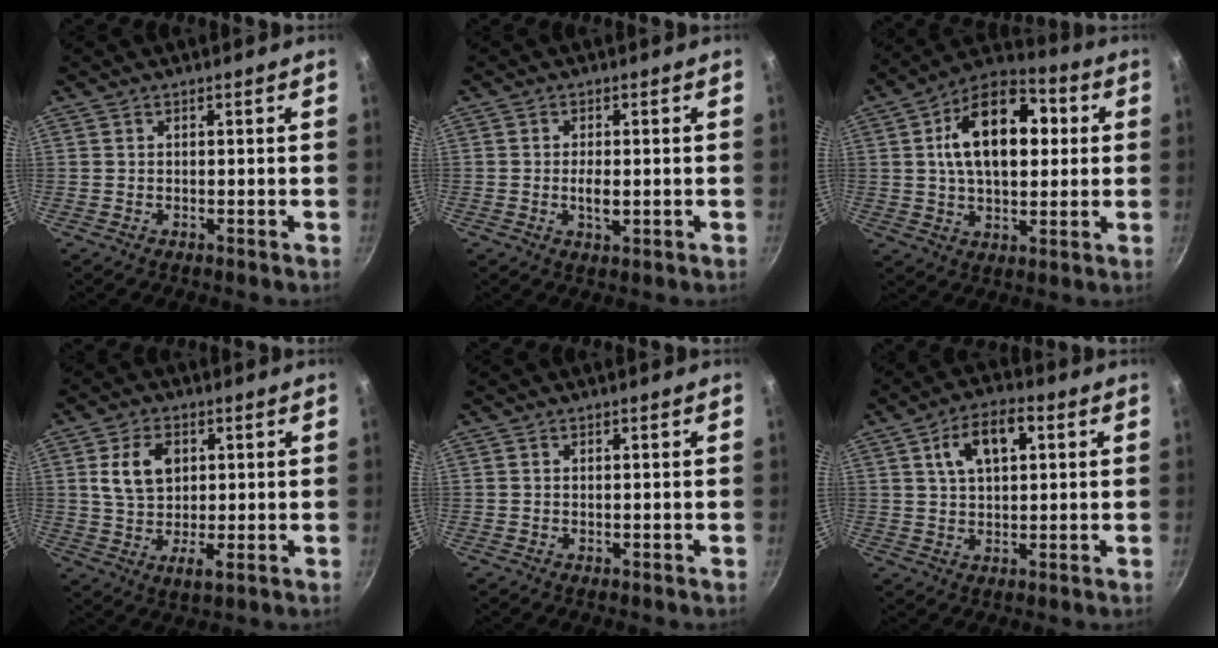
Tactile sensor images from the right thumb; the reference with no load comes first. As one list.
[{"total": 3.2, "force": [-0.5, 1.5, 2.8], "torque": [-0.048, -0.001, -0.009]}, {"total": 18.1, "force": [3.4, 10.5, 14.3], "torque": [-0.204, 0.017, 0.048]}, {"total": 9.9, "force": [2.2, 6.1, 7.5], "torque": [-0.126, -0.008, 0.045]}, {"total": 0.0}, {"total": 9.5, "force": [3.2, 5.0, 7.4], "torque": [-0.119, 0.007, 0.051]}]